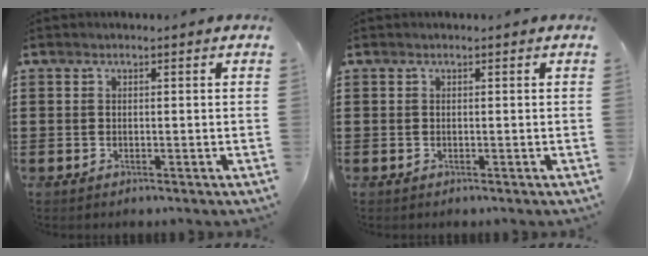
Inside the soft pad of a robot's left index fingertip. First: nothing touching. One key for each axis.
{"total": 0.0}